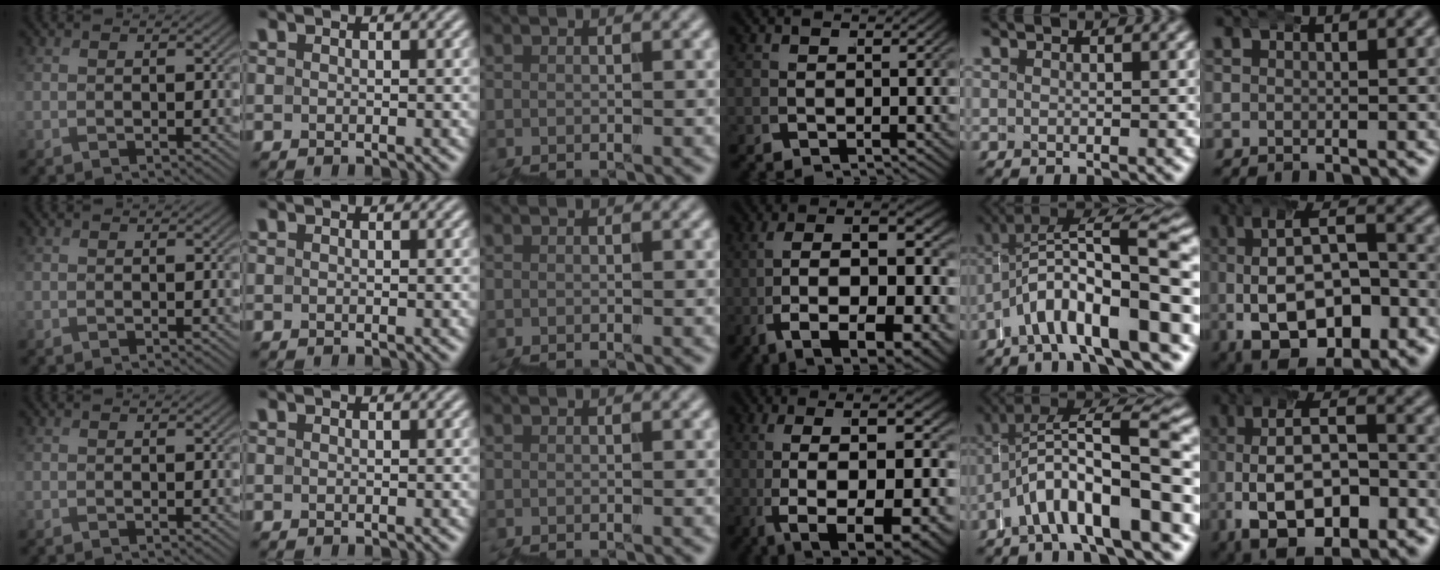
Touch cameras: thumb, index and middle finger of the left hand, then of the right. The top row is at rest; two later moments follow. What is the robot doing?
{"motion": "wrap", "object": "bubble wrap"}